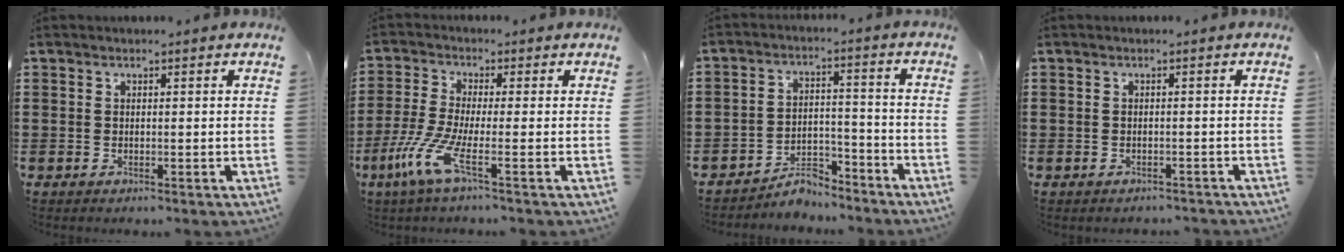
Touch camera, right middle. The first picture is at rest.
{"total": 6.7, "force": [-2.9, 0.4, 6.0], "torque": [-0.145, -0.020, -0.062]}
{"total": 6.1, "force": [-5.8, 1.7, 0.8], "torque": [-0.011, 0.019, -0.114]}
{"total": 0.8, "force": [-0.8, 0.2, 0.1], "torque": [-0.006, -0.002, -0.017]}